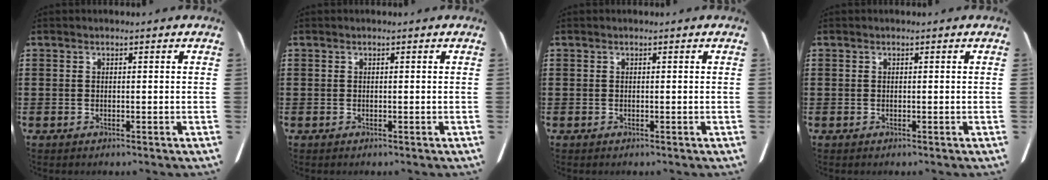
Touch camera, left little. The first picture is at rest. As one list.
[{"total": 0.0}, {"total": 0.0}, {"total": 0.0}]